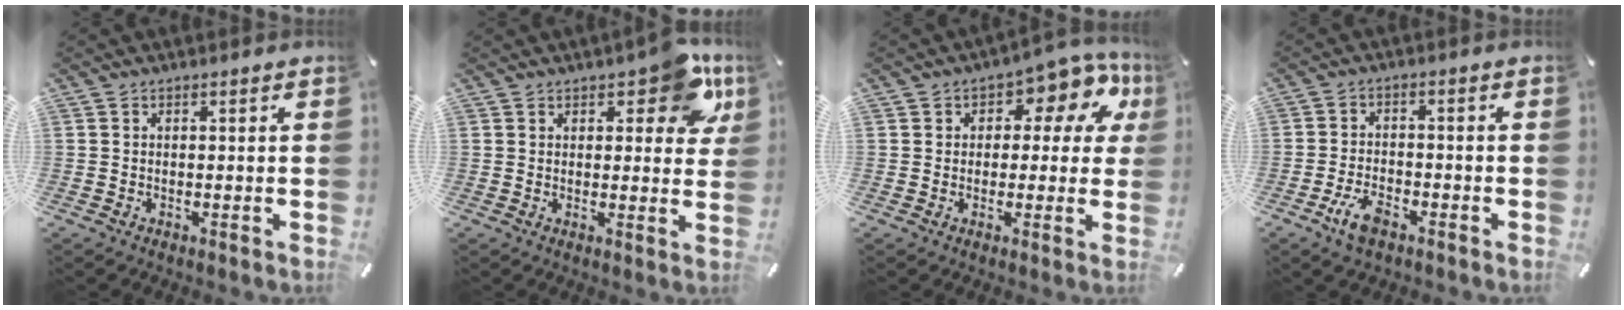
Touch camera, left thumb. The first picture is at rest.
{"total": 10.5, "force": [6.1, 5.2, 6.9], "torque": [-0.066, -0.036, 0.102]}
{"total": 10.4, "force": [4.7, 5.8, 7.2], "torque": [-0.092, -0.029, 0.080]}
{"total": 6.0, "force": [-3.3, 3.0, 4.0], "torque": [-0.087, 0.013, -0.062]}